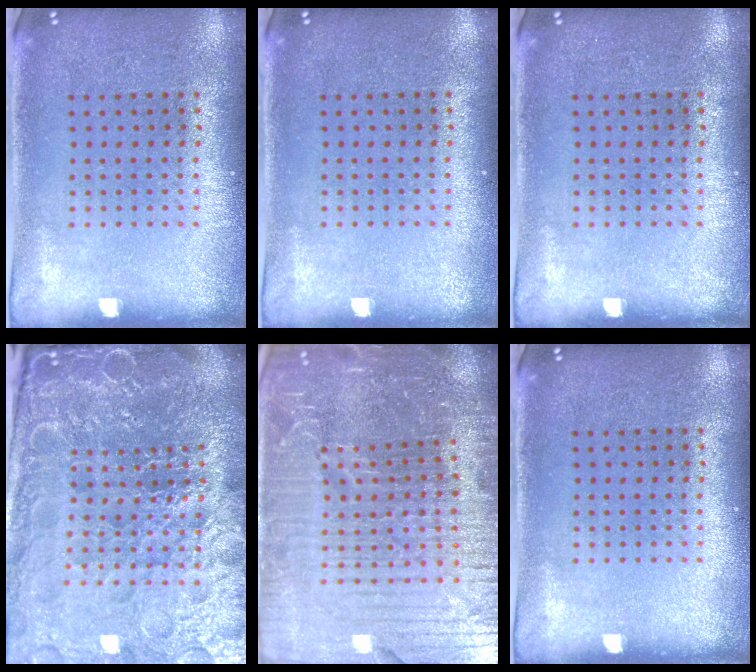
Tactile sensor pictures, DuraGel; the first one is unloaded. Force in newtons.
{"total": 0.0}
{"total": 0.0}
{"total": 6.6, "press": 5.9, "slide": 3.0}
{"total": 6.9, "press": 6.0, "slide": 3.4}
{"total": 0.0}